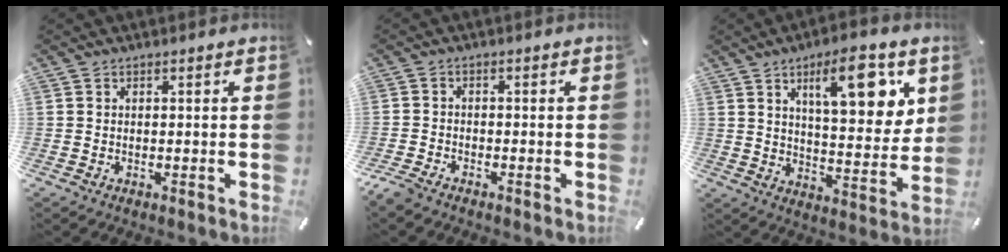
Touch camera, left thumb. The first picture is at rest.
{"total": 2.6, "force": [-2.3, 0.7, 0.9], "torque": [-0.035, 0.003, -0.051]}
{"total": 15.3, "force": [7.9, 5.9, 11.7], "torque": [-0.160, -0.037, 0.123]}